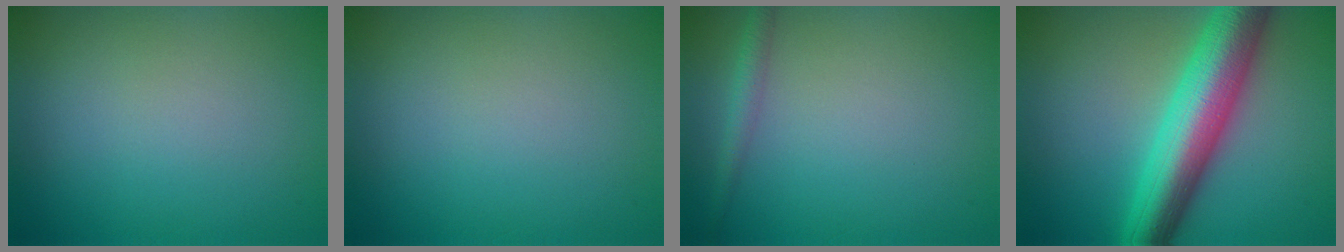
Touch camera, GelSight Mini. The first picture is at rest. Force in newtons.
{"total": 0.0}
{"total": 1.6, "press": 1.6, "slide": 0.1}
{"total": 9.2, "press": 9.2, "slide": 0.3}